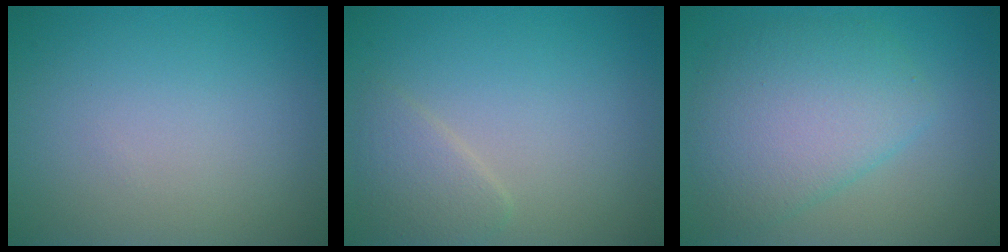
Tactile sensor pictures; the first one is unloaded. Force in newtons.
{"total": 2.0, "press": 2.0, "slide": 0.1}
{"total": 5.9, "press": 5.9, "slide": 0.1}